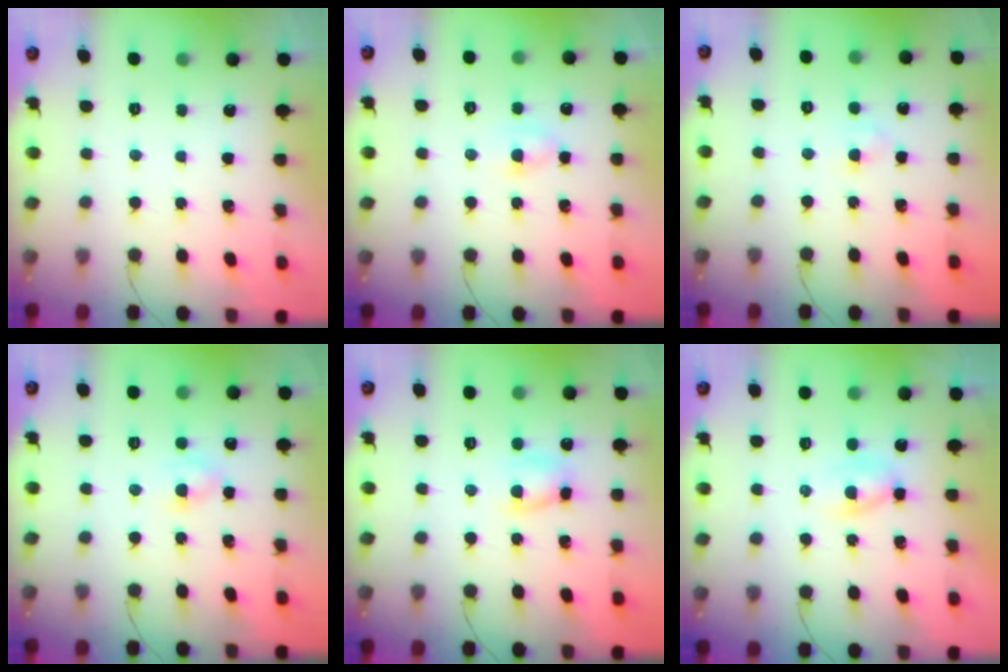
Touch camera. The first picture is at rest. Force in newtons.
{"total": 2.9, "press": 2.8, "slide": 0.9}
{"total": 2.4, "press": 2.2, "slide": 1.0}
{"total": 2.6, "press": 2.3, "slide": 1.1}
{"total": 5.9, "press": 5.8, "slide": 0.7}
{"total": 2.2, "press": 2.0, "slide": 0.9}